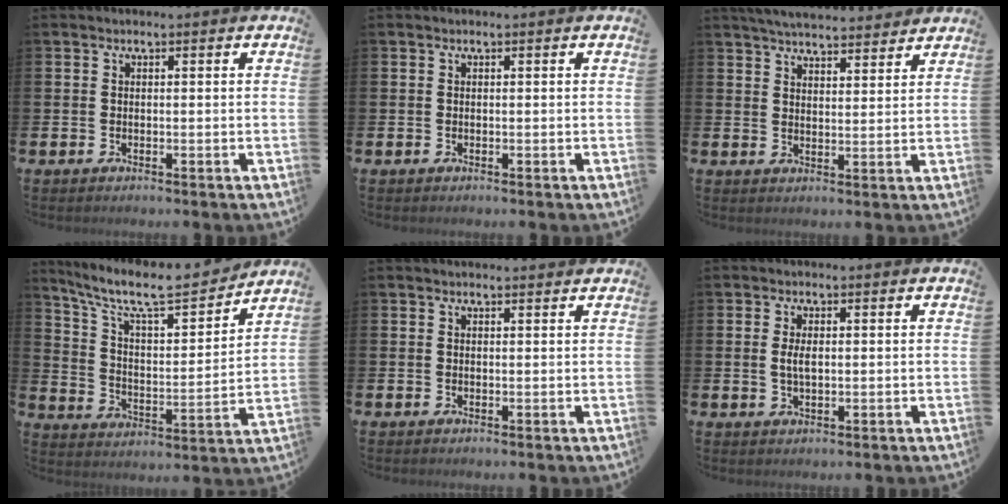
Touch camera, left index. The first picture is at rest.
{"total": 0.0}
{"total": 4.9, "force": [4.8, 0.5, 0.6], "torque": [-0.024, -0.026, 0.085]}
{"total": 10.1, "force": [8.8, 2.2, 4.5], "torque": [-0.116, -0.059, 0.147]}
{"total": 0.7, "force": [0.7, 0.1, 0.2], "torque": [0.006, -0.002, 0.010]}
{"total": 2.4, "force": [0.3, 1.1, 2.2], "torque": [-0.041, 0.004, 0.002]}